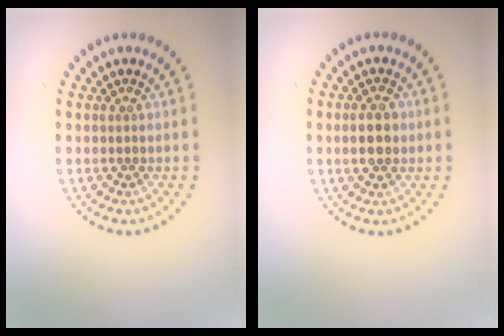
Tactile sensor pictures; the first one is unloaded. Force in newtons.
{"total": 2.8, "press": 2.8, "slide": 0.0}